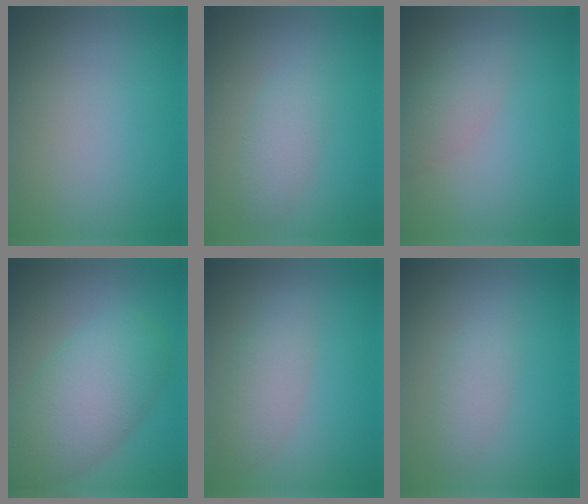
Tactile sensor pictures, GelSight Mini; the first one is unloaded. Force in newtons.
{"total": 2.4, "press": 2.4, "slide": 0.1}
{"total": 2.1, "press": 2.1, "slide": 0.1}
{"total": 7.6, "press": 7.6, "slide": 0.3}
{"total": 2.8, "press": 2.8, "slide": 0.0}
{"total": 2.0, "press": 2.0, "slide": 0.2}